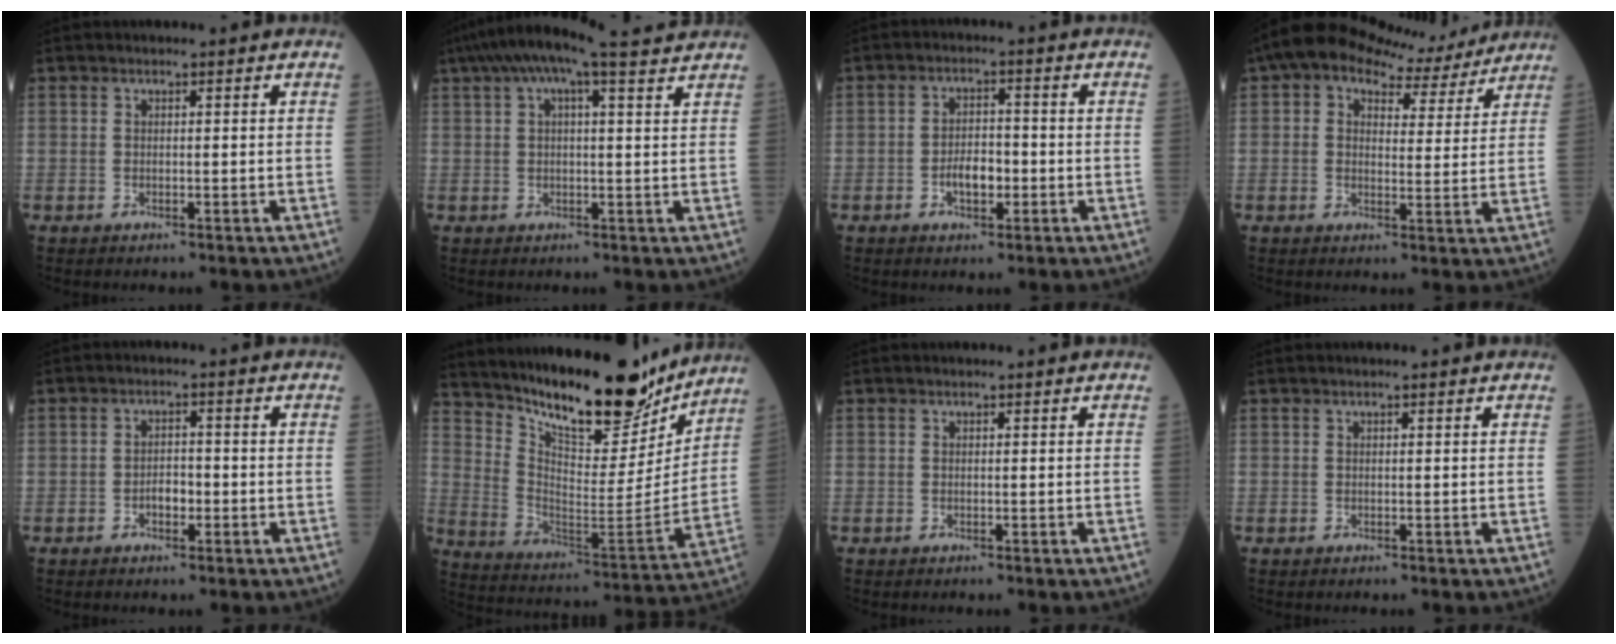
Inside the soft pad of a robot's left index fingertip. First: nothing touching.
{"total": 10.7, "force": [8.4, 1.0, 6.5], "torque": [-0.116, 0.050, 0.118]}
{"total": 4.3, "force": [-1.8, 2.1, 3.2], "torque": [-0.059, 0.003, -0.030]}
{"total": 10.2, "force": [8.7, 4.1, 3.4], "torque": [-0.050, 0.023, 0.111]}
{"total": 2.6, "force": [-1.3, 1.4, 1.8], "torque": [-0.027, 0.003, -0.023]}
{"total": 20.5, "force": [17.7, 4.4, 9.3], "torque": [-0.157, -0.039, 0.279]}
{"total": 0.0}
{"total": 0.0}